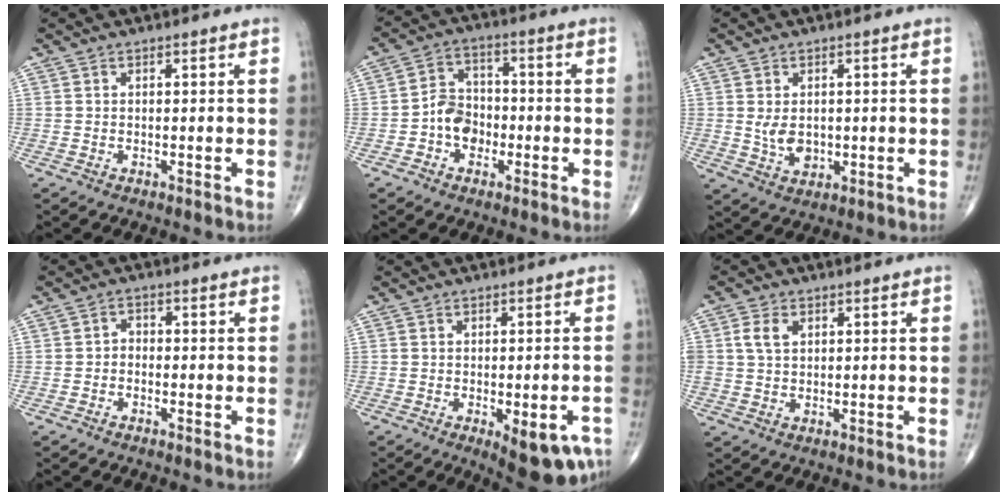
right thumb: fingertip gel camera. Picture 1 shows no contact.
{"total": 7.3, "force": [-2.1, 5.9, 3.8], "torque": [-0.038, 0.029, -0.048]}
{"total": 4.7, "force": [0.2, 3.2, 3.3], "torque": [-0.047, -0.009, 0.014]}
{"total": 1.7, "force": [-0.7, 1.4, 0.9], "torque": [-0.001, 0.010, -0.020]}
{"total": 10.2, "force": [-4.4, 3.8, 8.4], "torque": [-0.088, 0.005, -0.049]}
{"total": 3.9, "force": [1.3, 2.7, 2.5], "torque": [-0.046, 0.002, 0.026]}